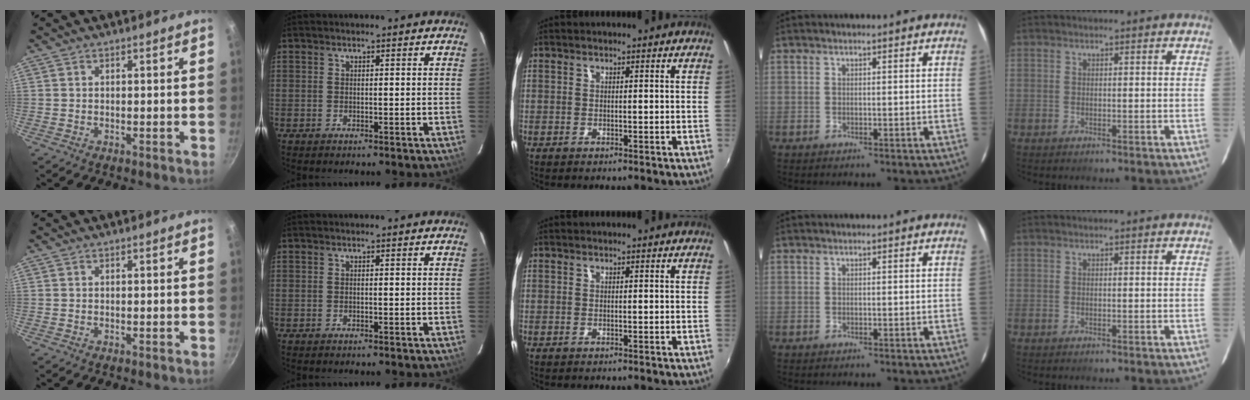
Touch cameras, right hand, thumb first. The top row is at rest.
{}